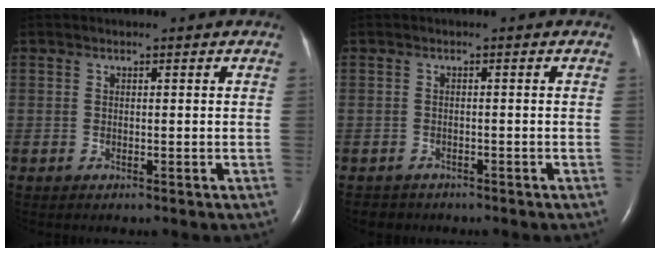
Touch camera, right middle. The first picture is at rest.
{"total": 1.9, "force": [-1.6, 1.0, -0.3], "torque": [-0.001, 0.002, -0.026]}